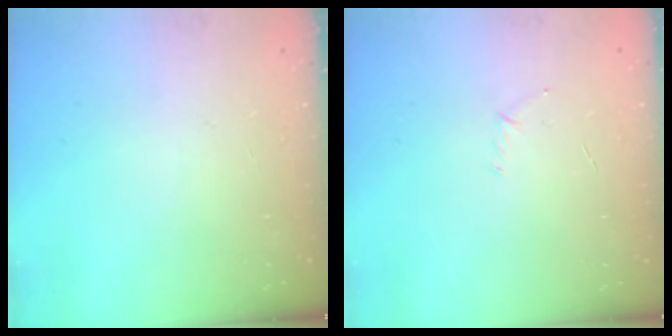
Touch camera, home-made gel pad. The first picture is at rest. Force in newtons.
{"total": 2.9, "press": 2.8, "slide": 0.8}